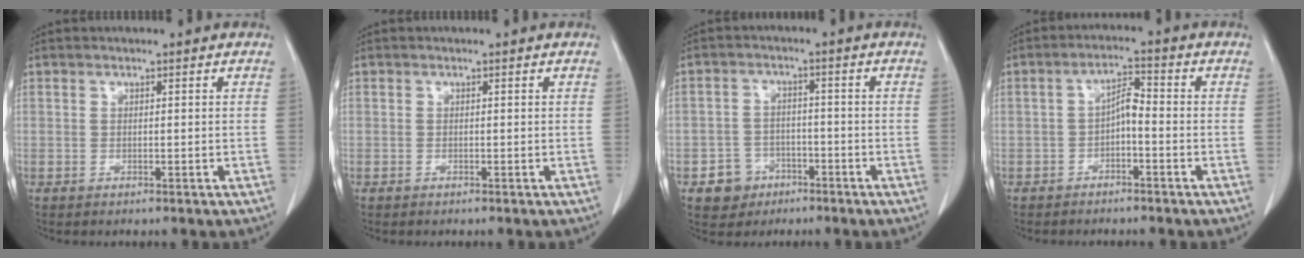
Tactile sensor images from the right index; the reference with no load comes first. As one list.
[{"total": 0.0}, {"total": 5.1, "force": [-2.8, 4.2, 0.7], "torque": [-0.005, 0.013, -0.041]}, {"total": 3.6, "force": [-1.2, 1.2, 3.1], "torque": [-0.057, 0.014, -0.021]}]